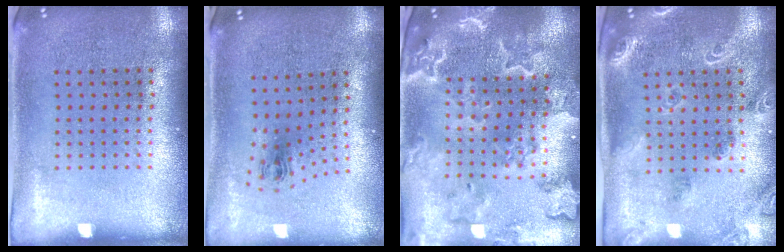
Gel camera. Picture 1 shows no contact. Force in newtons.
{"total": 1.0, "press": 0.5, "slide": 0.9}
{"total": 3.7, "press": 3.2, "slide": 1.9}
{"total": 1.8, "press": 1.7, "slide": 0.4}